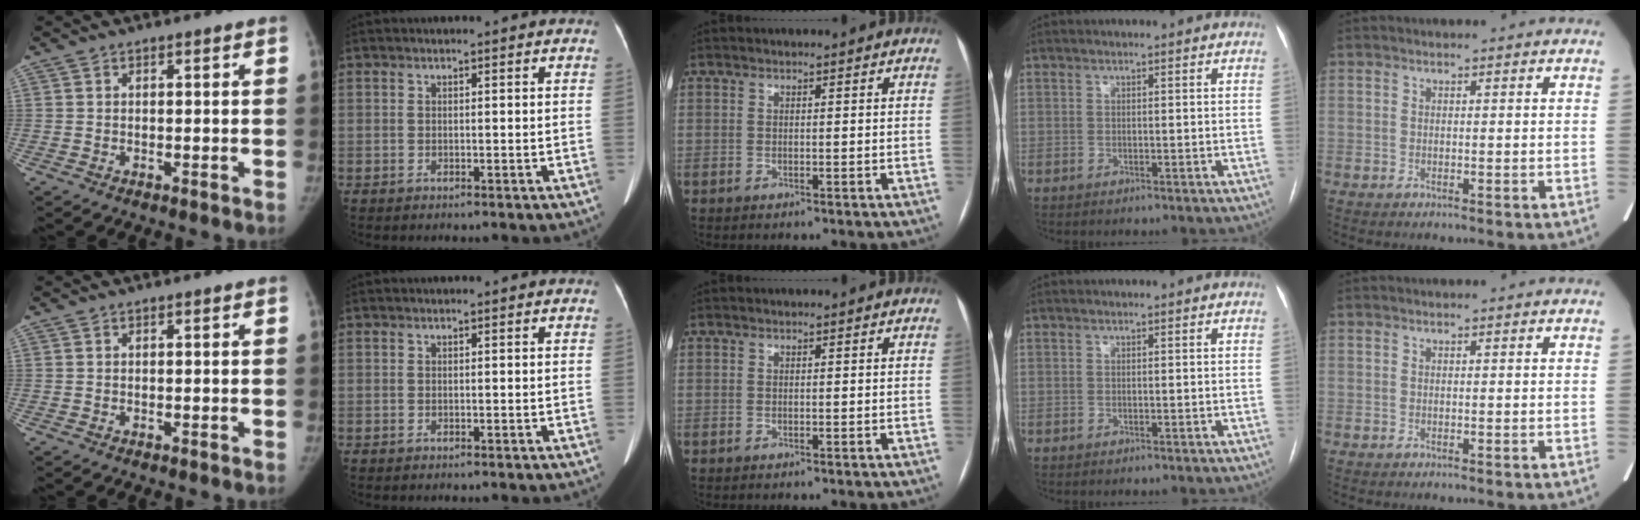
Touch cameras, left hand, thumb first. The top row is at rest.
{}